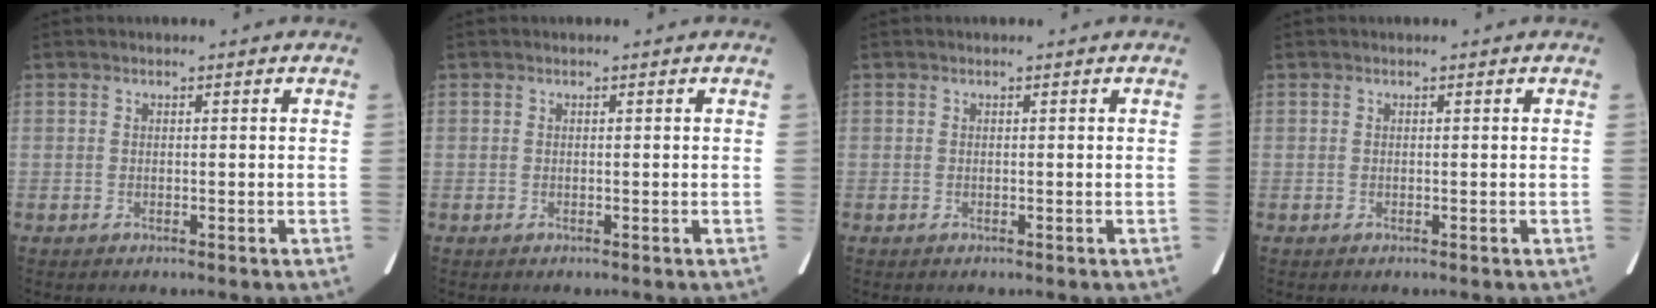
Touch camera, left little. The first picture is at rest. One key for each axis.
{"total": 0.0}
{"total": 0.0}
{"total": 0.0}